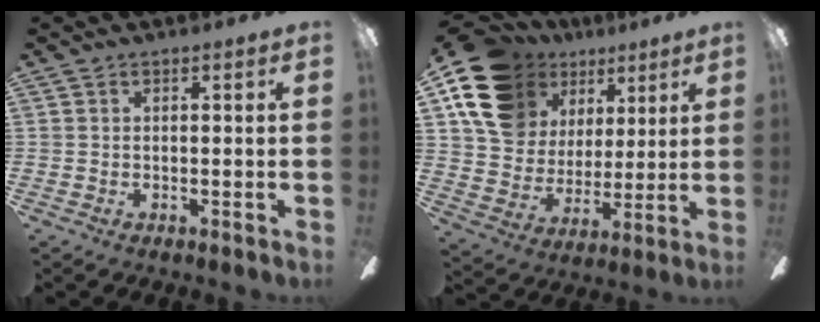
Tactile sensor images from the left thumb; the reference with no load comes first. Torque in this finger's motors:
{"motor_torque": [0.77, 1.48, 1.38, -1.39, 0.11]}